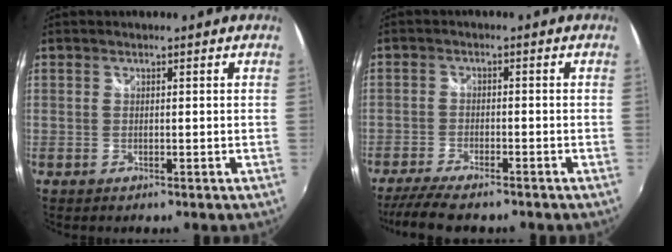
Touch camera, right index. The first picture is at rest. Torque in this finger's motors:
{"motor_torque": [0.96, -0.72, 0.18, 0.04]}